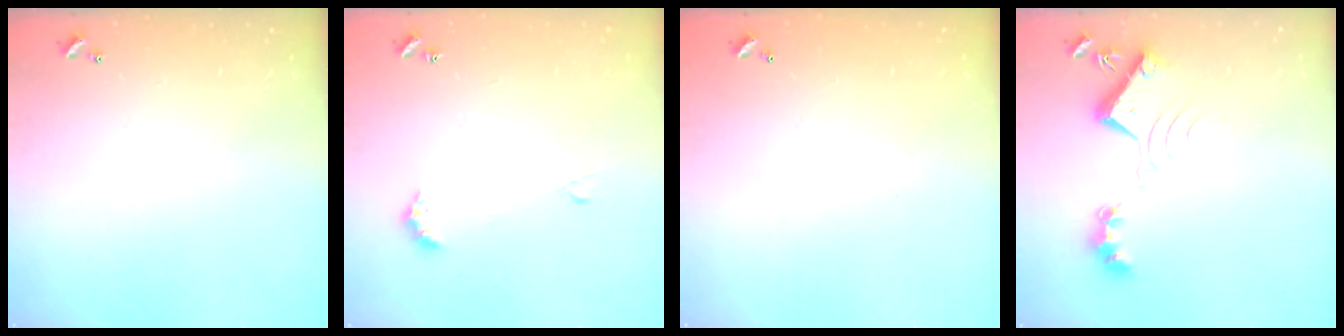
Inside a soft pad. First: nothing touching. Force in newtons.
{"total": 2.1, "press": 2.0, "slide": 0.5}
{"total": 2.9, "press": 2.9, "slide": 0.1}
{"total": 8.7, "press": 8.7, "slide": 0.6}